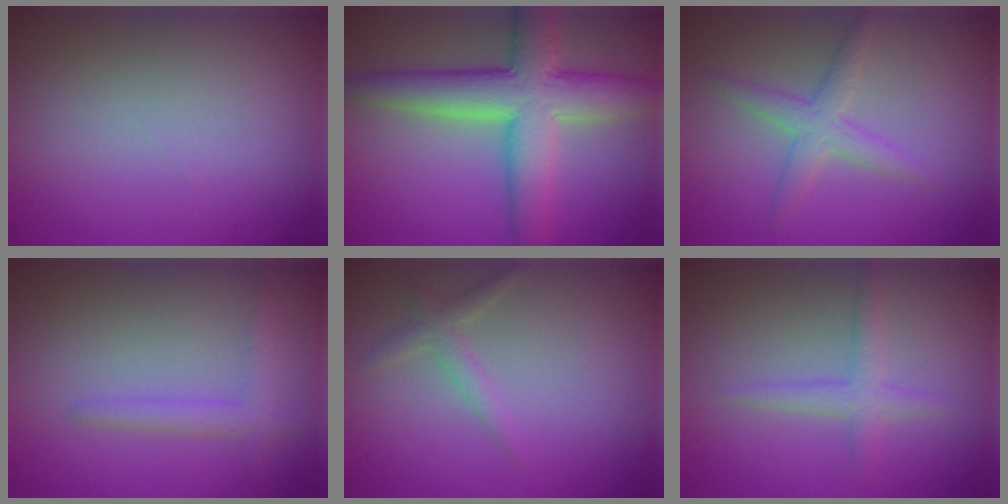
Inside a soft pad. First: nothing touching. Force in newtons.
{"total": 8.3, "press": 8.3, "slide": 0.3}
{"total": 2.7, "press": 2.7, "slide": 0.0}
{"total": 2.1, "press": 2.1, "slide": 0.1}
{"total": 1.6, "press": 1.6, "slide": 0.0}
{"total": 2.0, "press": 2.0, "slide": 0.1}